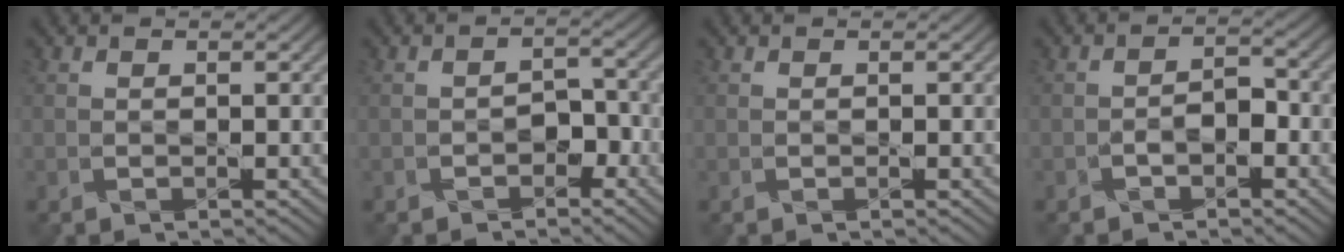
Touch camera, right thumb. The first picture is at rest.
{"total": 2.3, "force": [-1.7, 1.3, 0.7], "torque": [-0.007, 0.008, -0.026]}
{"total": 0.0}
{"total": 2.1, "force": [-1.5, 1.0, 1.2], "torque": [-0.014, 0.007, -0.027]}